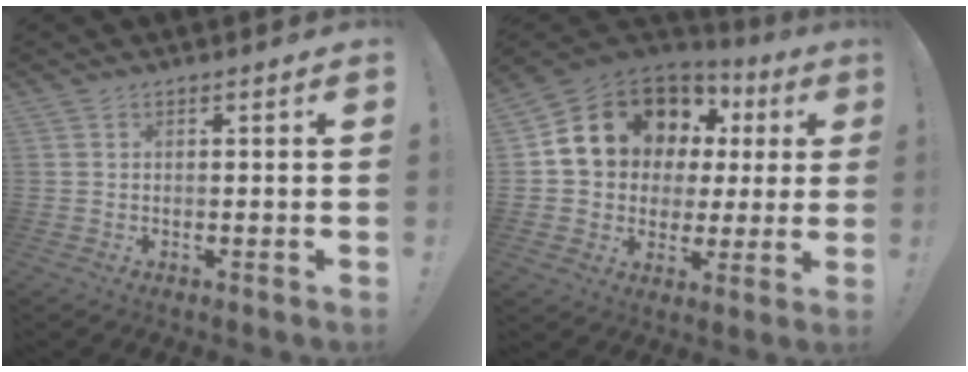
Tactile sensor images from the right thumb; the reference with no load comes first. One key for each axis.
{"total": 15.4, "fx": 7.8, "fy": 11.4, "fz": 6.8, "tx": -0.110, "ty": -0.046, "tz": 0.167}